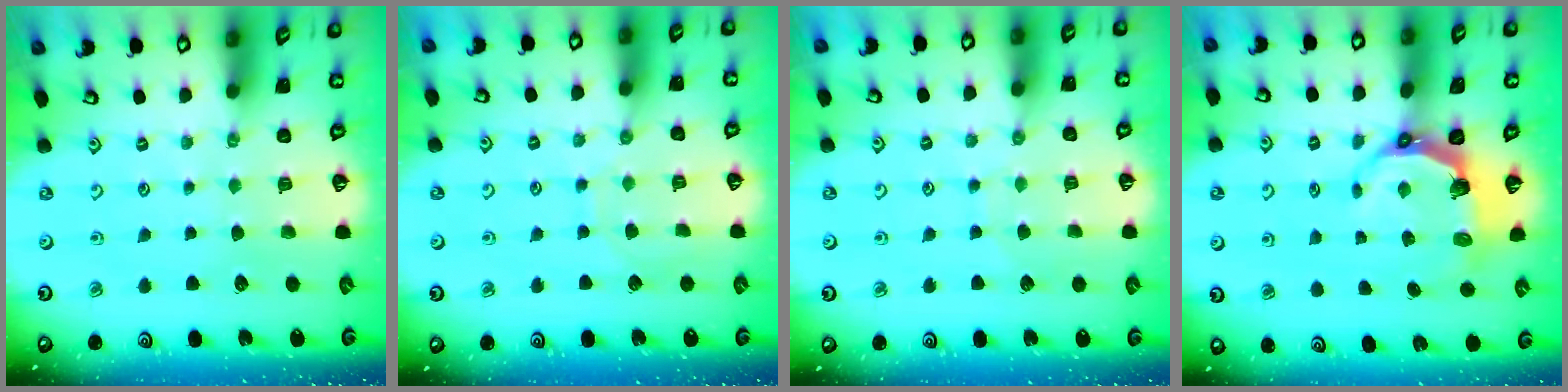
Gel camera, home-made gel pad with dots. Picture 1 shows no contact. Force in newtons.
{"total": 4.6, "press": 4.5, "slide": 0.5}
{"total": 5.7, "press": 5.7, "slide": 0.6}
{"total": 6.8, "press": 5.2, "slide": 4.4}